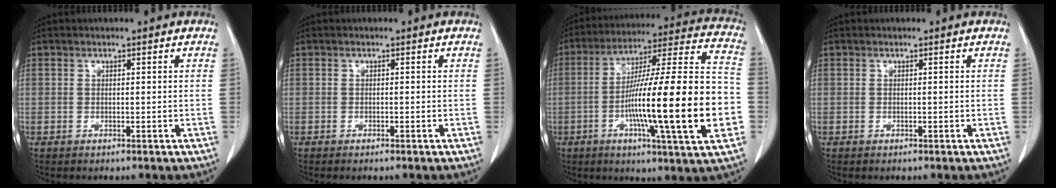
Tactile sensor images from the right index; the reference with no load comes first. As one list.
[{"total": 0.5, "force": [-0.4, -0.1, 0.3], "torque": [-0.008, -0.001, -0.008]}, {"total": 25.0, "force": [-5.4, 1.1, 24.4], "torque": [-0.350, -0.001, -0.092]}, {"total": 0.0}]